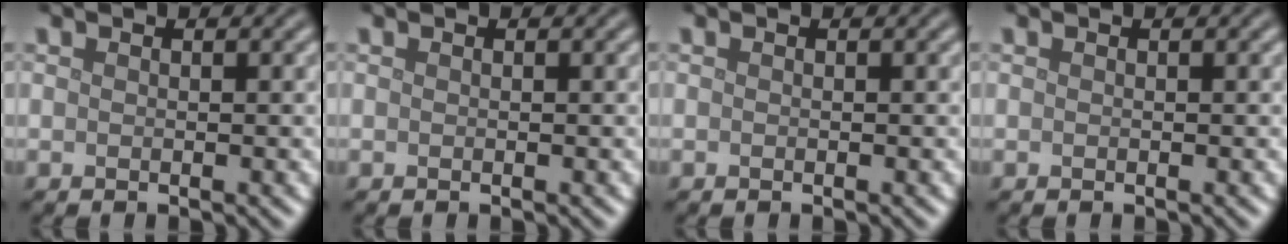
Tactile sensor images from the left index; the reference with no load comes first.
{"total": 0.0}
{"total": 0.0}
{"total": 0.0}